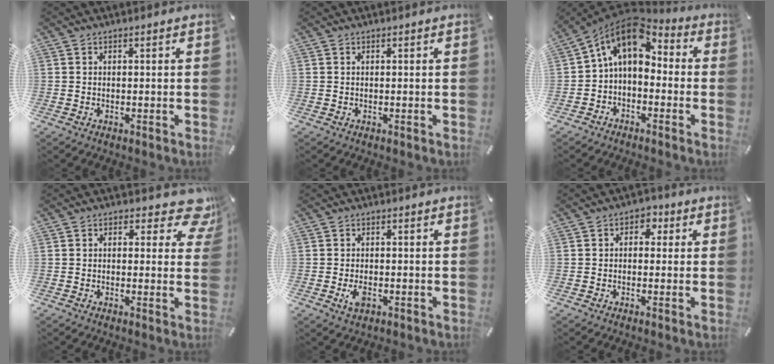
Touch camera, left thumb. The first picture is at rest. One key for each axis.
{"total": 0.0}
{"total": 10.0, "fx": 2.2, "fy": 7.0, "fz": 6.8, "tx": -0.129, "ty": -0.011, "tz": 0.036}
{"total": 6.8, "fx": 3.5, "fy": 3.6, "fz": 4.6, "tx": -0.039, "ty": -0.022, "tz": 0.053}
{"total": 3.1, "fx": -1.0, "fy": 1.7, "fz": 2.4, "tx": -0.055, "ty": -0.003, "tz": -0.019}
{"total": 3.1, "fx": -0.3, "fy": 2.5, "fz": 1.8, "tx": -0.020, "ty": 0.007, "tz": -0.012}